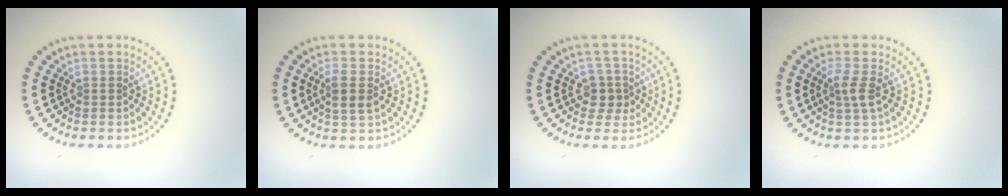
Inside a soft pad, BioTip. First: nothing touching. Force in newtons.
{"total": 2.0, "press": 1.8, "slide": 0.9}
{"total": 1.8, "press": 1.5, "slide": 1.0}
{"total": 1.9, "press": 1.4, "slide": 1.2}